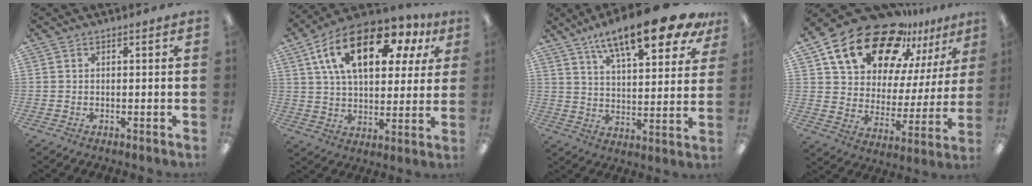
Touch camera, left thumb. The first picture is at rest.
{"total": 20.5, "force": [9.9, 10.3, 14.6], "torque": [-0.254, -0.018, 0.170]}
{"total": 18.0, "force": [12.8, 5.1, 11.6], "torque": [-0.181, -0.072, 0.207]}
{"total": 21.2, "force": [15.5, 10.4, 10.1], "torque": [-0.182, -0.100, 0.275]}